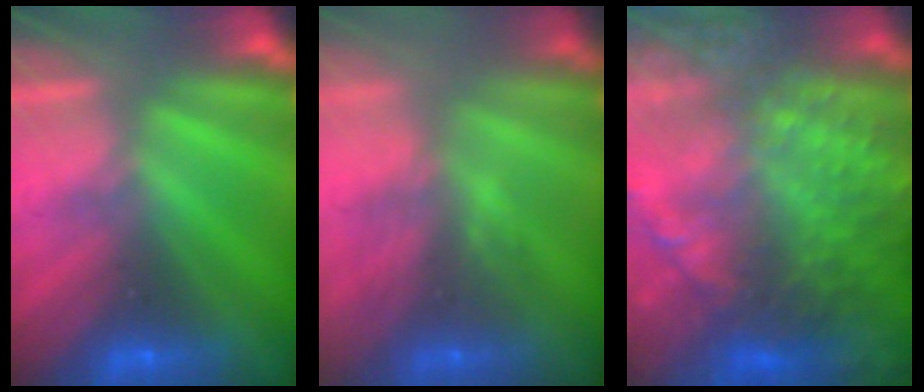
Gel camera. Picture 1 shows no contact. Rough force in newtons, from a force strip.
{"total": 3.0}
{"total": 8.7}